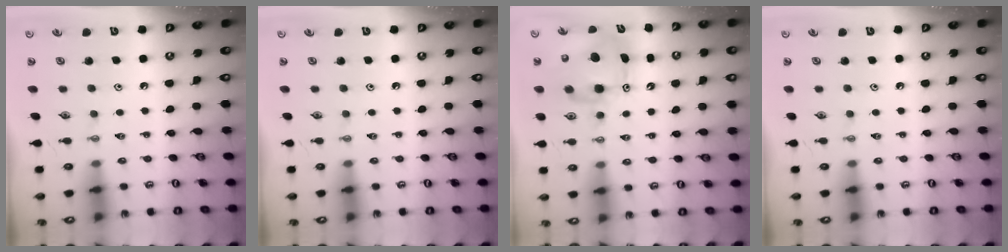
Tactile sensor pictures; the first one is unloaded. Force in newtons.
{"total": 0.0}
{"total": 10.3, "press": 10.2, "slide": 0.8}
{"total": 0.0}